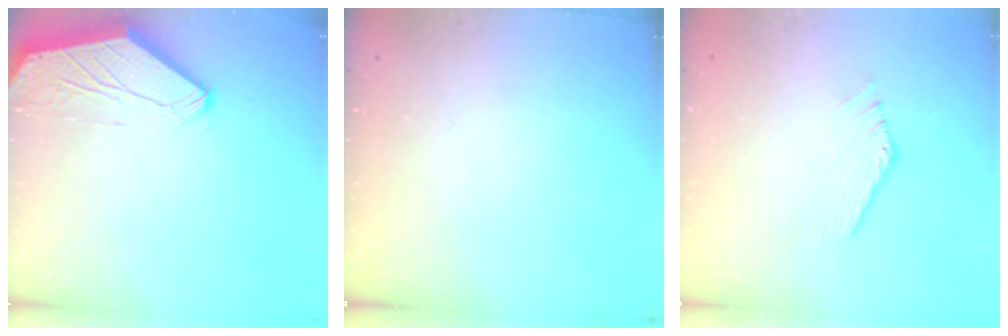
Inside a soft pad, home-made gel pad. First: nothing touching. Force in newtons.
{"total": 0.0}
{"total": 0.0}